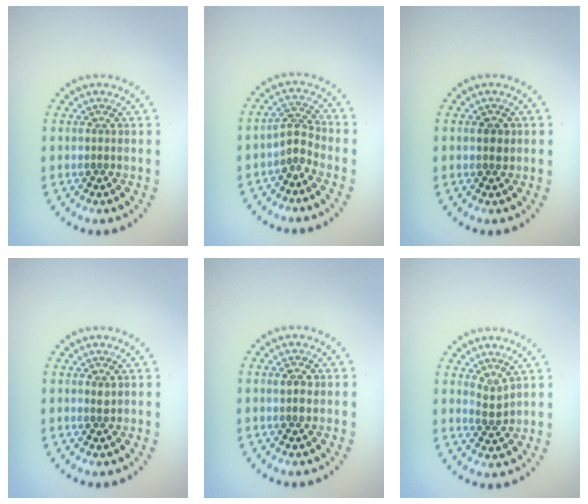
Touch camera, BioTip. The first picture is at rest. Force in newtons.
{"total": 2.1, "press": 1.5, "slide": 1.5}
{"total": 1.2, "press": 1.2, "slide": 0.3}
{"total": 0.5, "press": 0.4, "slide": 0.3}
{"total": 1.3, "press": 1.2, "slide": 0.3}
{"total": 1.3, "press": 1.0, "slide": 0.9}